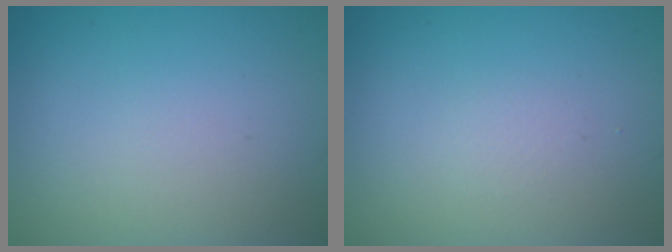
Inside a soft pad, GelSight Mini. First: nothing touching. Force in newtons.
{"total": 0.6, "press": 0.6, "slide": 0.0}